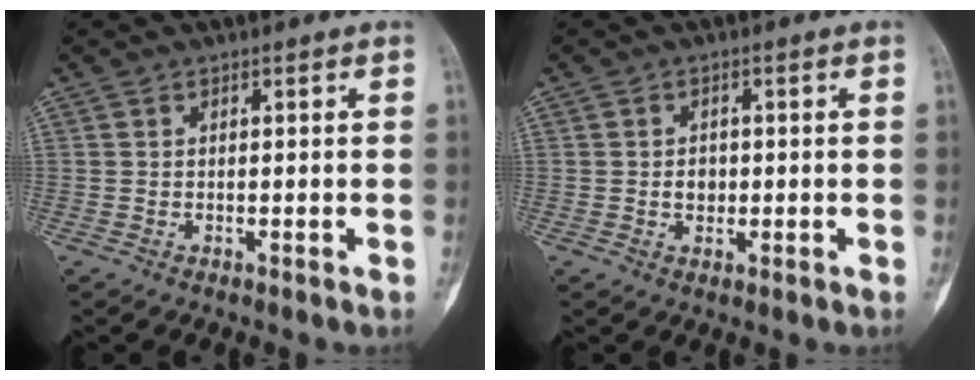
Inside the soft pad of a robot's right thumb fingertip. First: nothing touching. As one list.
[{"total": 2.5, "force": [-0.2, 2.1, 1.5], "torque": [-0.011, 0.004, -0.002]}]